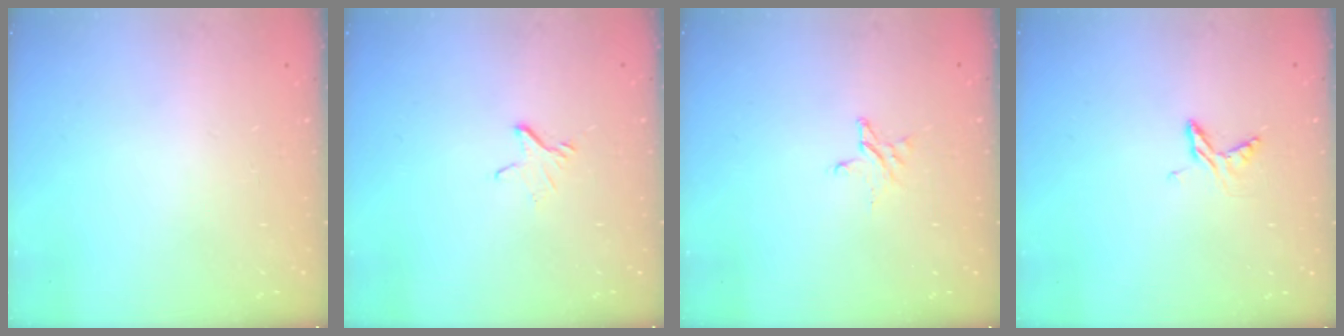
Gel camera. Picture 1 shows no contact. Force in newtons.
{"total": 3.4, "press": 3.4, "slide": 0.2}
{"total": 3.6, "press": 3.6, "slide": 0.4}
{"total": 4.6, "press": 4.5, "slide": 0.4}